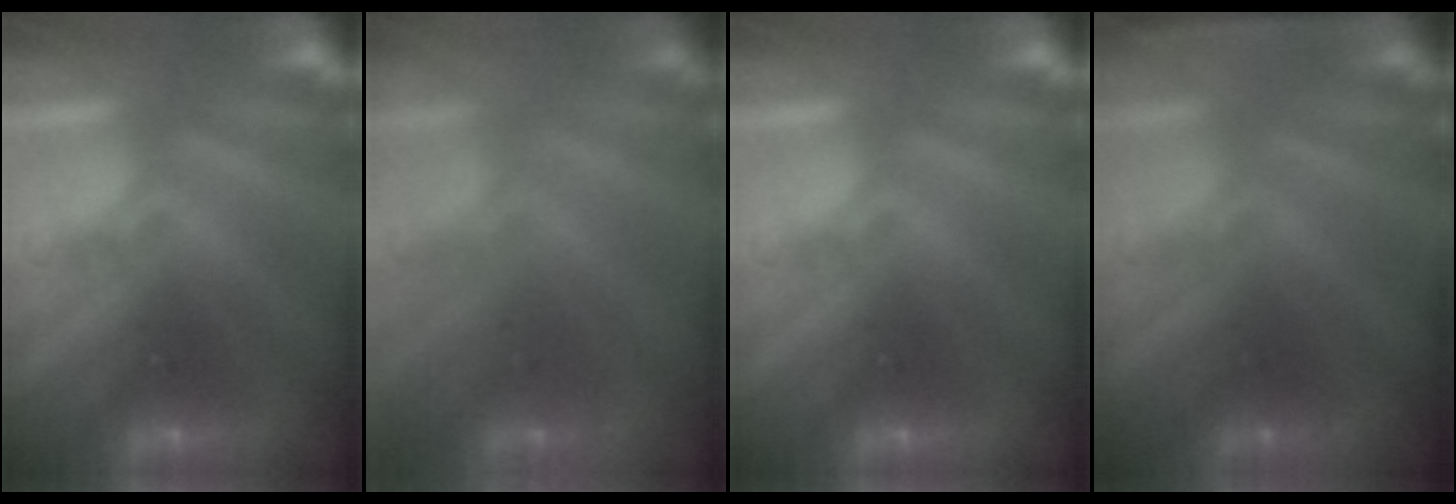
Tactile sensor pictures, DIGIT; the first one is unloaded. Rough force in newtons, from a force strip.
{"total": 1.4}
{"total": 0.0}
{"total": 1.9}